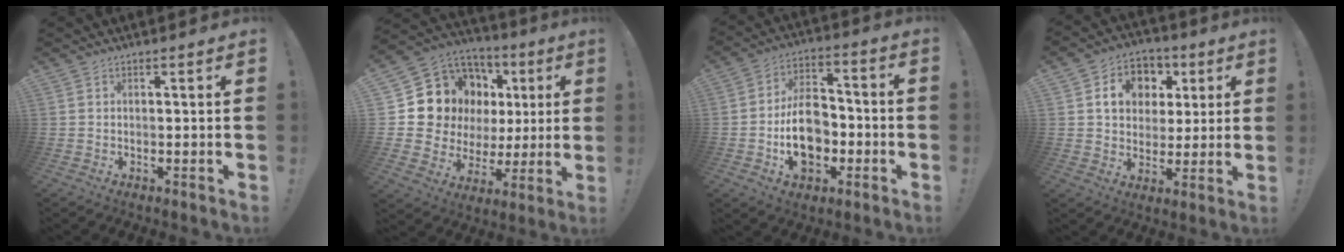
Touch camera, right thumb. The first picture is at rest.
{"total": 12.9, "force": [4.5, 10.8, 5.4], "torque": [-0.084, -0.041, 0.108]}
{"total": 14.6, "force": [-3.5, 10.2, 9.8], "torque": [-0.157, 0.021, -0.056]}
{"total": 12.2, "force": [4.2, 10.0, 5.6], "torque": [-0.087, -0.007, 0.084]}